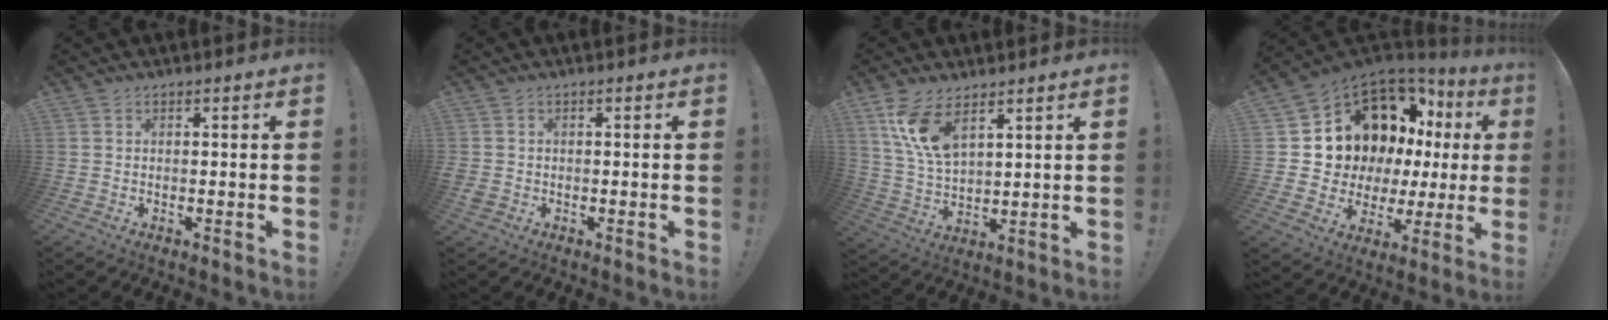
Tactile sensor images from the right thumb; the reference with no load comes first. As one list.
[{"total": 2.1, "force": [-0.5, 1.8, 0.9], "torque": [-0.025, 0.001, -0.008]}, {"total": 11.4, "force": [7.0, 5.0, 7.5], "torque": [-0.153, -0.025, 0.131]}, {"total": 13.0, "force": [7.3, 8.5, 6.6], "torque": [-0.104, -0.072, 0.153]}]